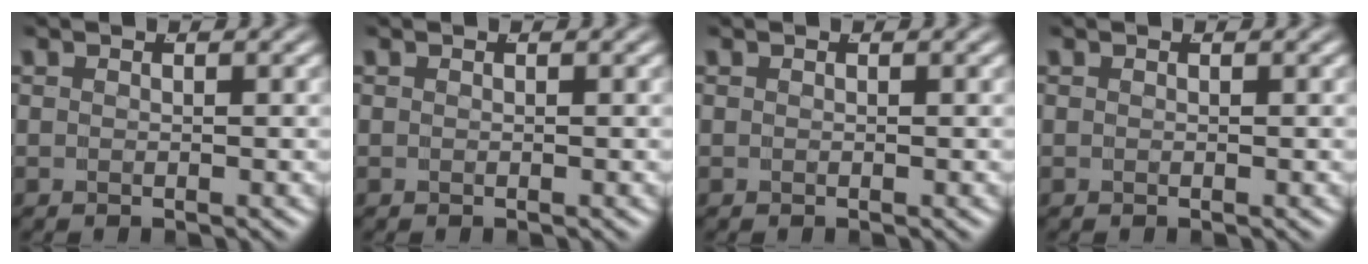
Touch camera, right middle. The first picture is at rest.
{"total": 0.0}
{"total": 0.0}
{"total": 0.0}